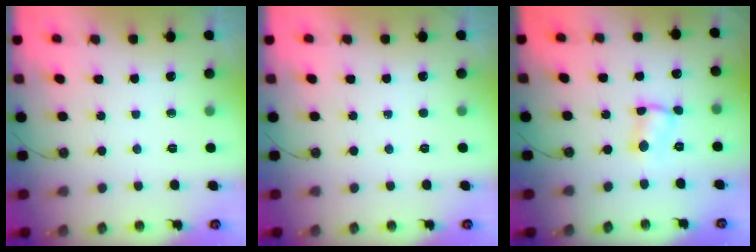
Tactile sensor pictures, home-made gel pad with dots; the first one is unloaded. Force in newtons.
{"total": 0.0}
{"total": 2.0, "press": 2.0, "slide": 0.1}